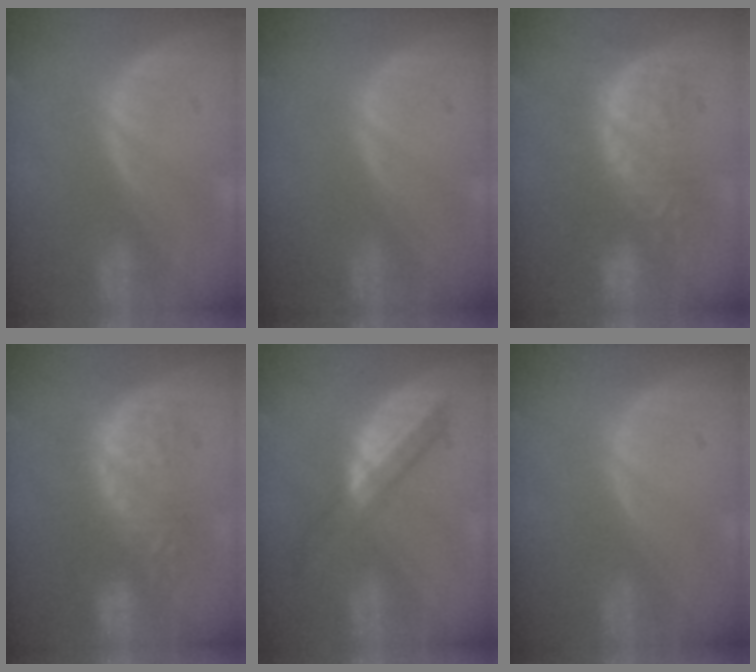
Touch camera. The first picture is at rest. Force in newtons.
{"total": 0.0}
{"total": 8.7, "press": 8.3, "slide": 2.5}
{"total": 8.8, "press": 8.4, "slide": 2.4}
{"total": 5.9, "press": 5.4, "slide": 2.6}
{"total": 0.0}